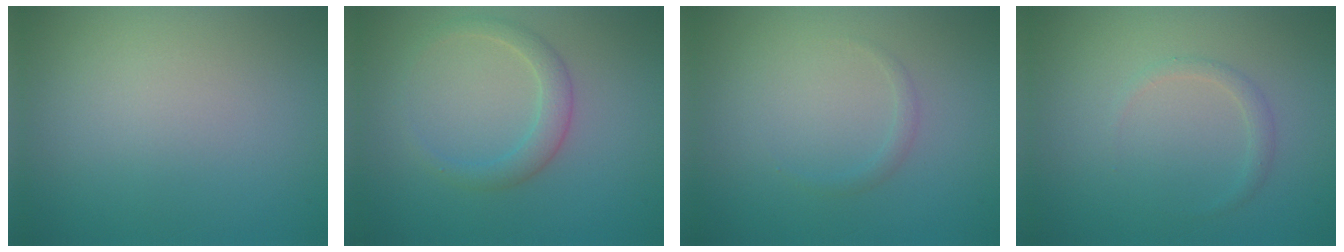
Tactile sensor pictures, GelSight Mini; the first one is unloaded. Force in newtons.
{"total": 2.2, "press": 2.2, "slide": 0.1}
{"total": 0.7, "press": 0.7, "slide": 0.0}
{"total": 1.0, "press": 1.0, "slide": 0.1}